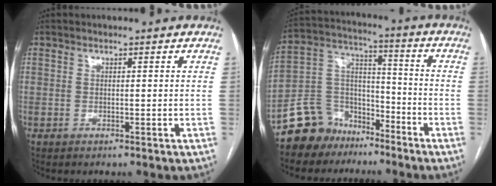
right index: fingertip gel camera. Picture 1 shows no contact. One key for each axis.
{"total": 11.0, "fx": -8.0, "fy": 7.5, "fz": 1.3, "tx": -0.029, "ty": 0.065, "tz": -0.146}